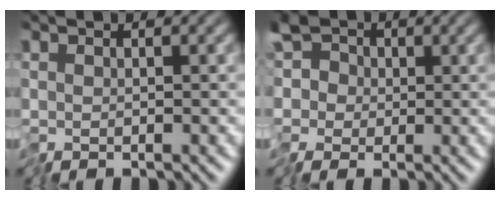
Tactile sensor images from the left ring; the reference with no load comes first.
{"total": 3.3, "force": [0.2, 3.0, 1.3], "torque": [-0.022, 0.003, -0.015]}